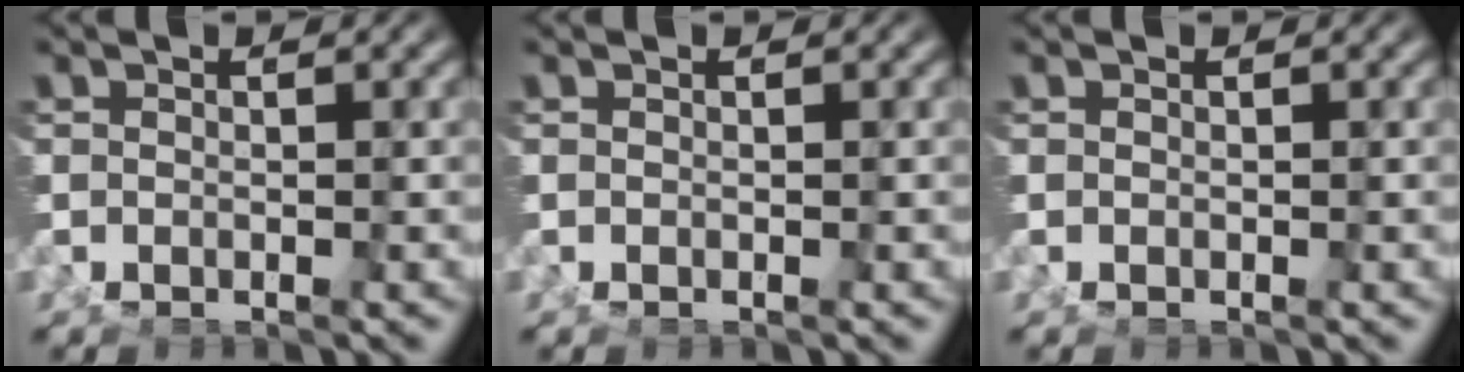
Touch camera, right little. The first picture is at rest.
{"total": 0.0}
{"total": 0.0}